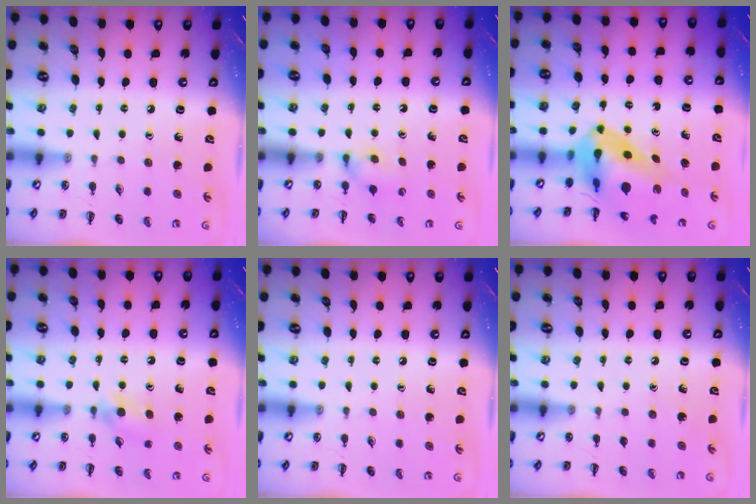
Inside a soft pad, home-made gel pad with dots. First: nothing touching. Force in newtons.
{"total": 6.3, "press": 6.1, "slide": 1.5}
{"total": 9.3, "press": 8.7, "slide": 3.2}
{"total": 5.0, "press": 4.6, "slide": 1.7}
{"total": 0.0}
{"total": 0.6, "press": 0.6, "slide": 0.0}